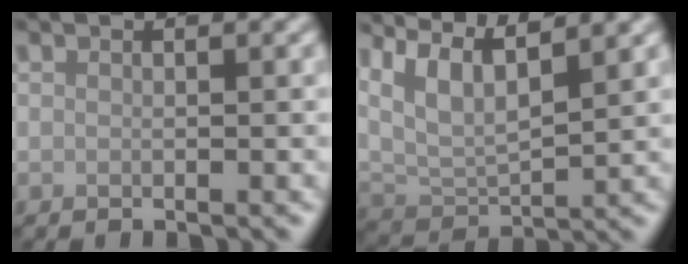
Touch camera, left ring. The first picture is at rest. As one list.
[{"total": 7.2, "force": [4.6, 2.4, 5.1], "torque": [-0.095, 0.008, 0.078]}]